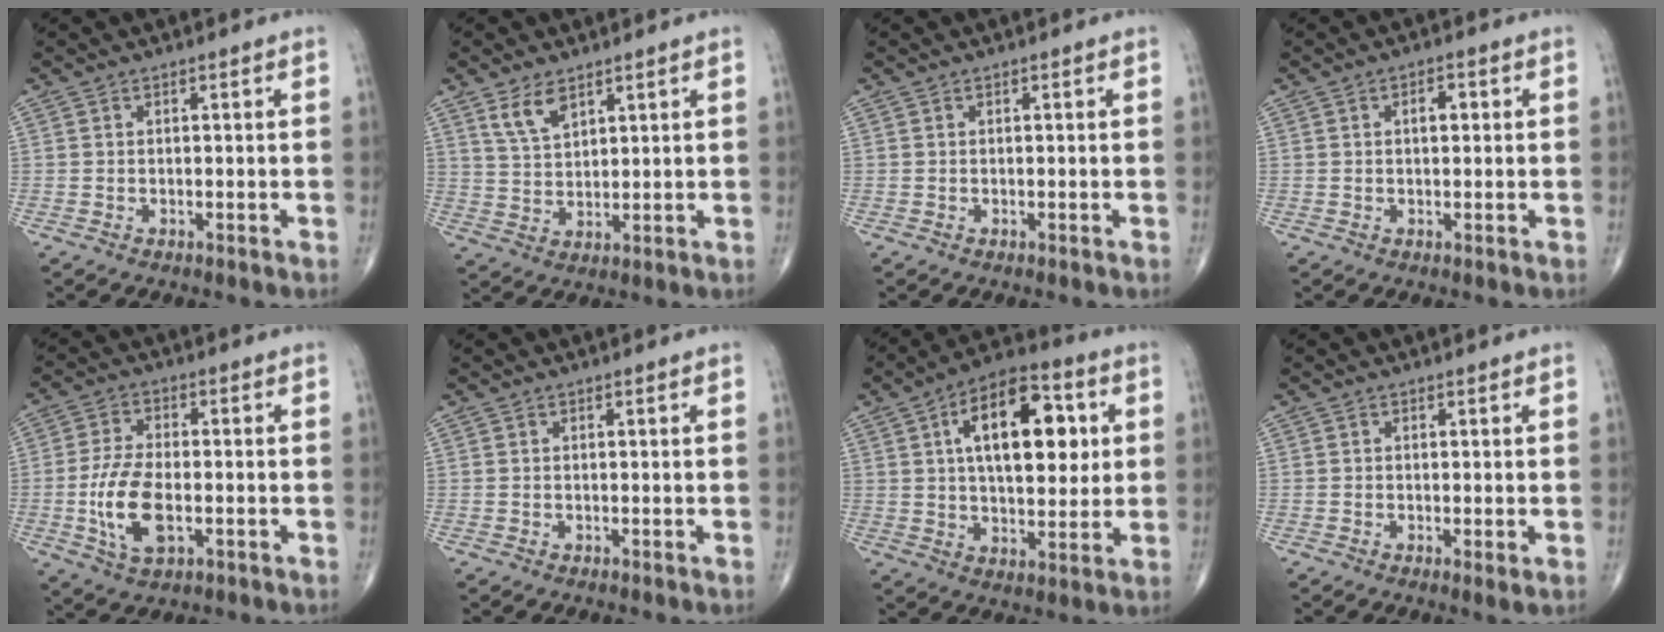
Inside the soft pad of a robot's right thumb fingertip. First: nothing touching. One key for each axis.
{"total": 5.6, "fx": 3.6, "fy": 2.7, "fz": 3.3, "tx": -0.054, "ty": -0.021, "tz": 0.076}
{"total": 0.0}
{"total": 2.8, "fx": 0.6, "fy": 1.5, "fz": 2.3, "tx": -0.031, "ty": 0.004, "tz": 0.007}
{"total": 10.6, "fx": -2.2, "fy": 5.2, "fz": 9.0, "tx": -0.181, "ty": 0.004, "tz": -0.039}
{"total": 0.0}
{"total": 18.8, "fx": 4.7, "fy": 9.5, "fz": 15.5, "tx": -0.210, "ty": 0.005, "tz": 0.069}
{"total": 1.4, "fx": -0.2, "fy": 0.2, "fz": 1.3, "tx": -0.030, "ty": -0.008, "tz": -0.006}